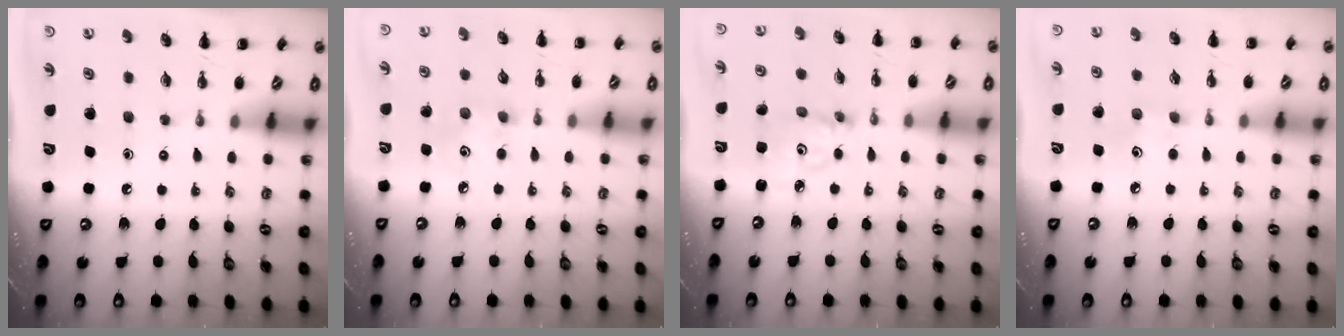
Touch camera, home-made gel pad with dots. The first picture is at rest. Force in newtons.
{"total": 3.3, "press": 3.2, "slide": 0.8}
{"total": 4.0, "press": 4.0, "slide": 0.1}
{"total": 3.4, "press": 3.3, "slide": 0.8}